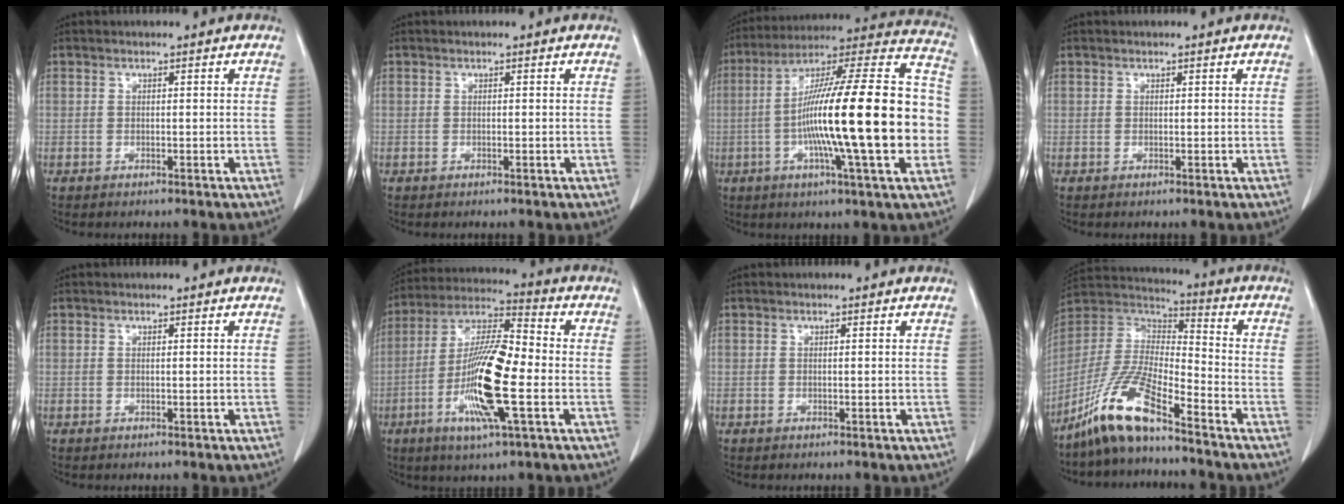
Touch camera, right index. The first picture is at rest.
{"total": 0.0}
{"total": 26.5, "force": [-3.7, 1.9, 26.2], "torque": [-0.382, 0.009, -0.072]}
{"total": 0.0}
{"total": 0.0}
{"total": 15.5, "force": [-3.6, 2.2, 14.9], "torque": [-0.291, -0.005, -0.068]}
{"total": 0.0}
{"total": 12.6, "force": [-9.1, 1.5, 8.6], "torque": [-0.192, -0.006, -0.175]}